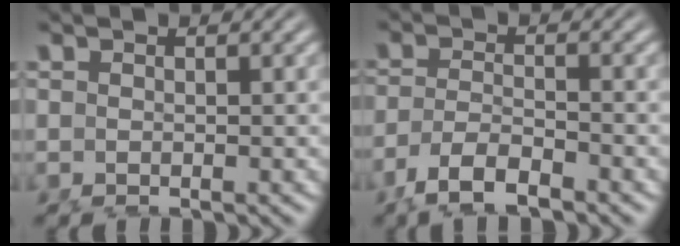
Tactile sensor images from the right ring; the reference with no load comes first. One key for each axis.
{"total": 3.1, "fx": -2.5, "fy": 0.6, "fz": 1.7, "tx": -0.038, "ty": -0.013, "tz": -0.038}